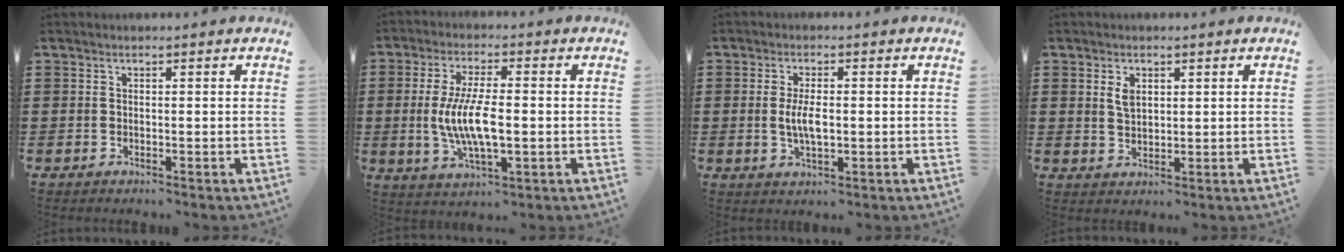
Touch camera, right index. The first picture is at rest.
{"total": 8.9, "force": [-0.7, 3.0, 8.4], "torque": [-0.182, -0.008, -0.020]}
{"total": 4.5, "force": [-0.2, 1.6, 4.2], "torque": [-0.092, -0.004, -0.010]}
{"total": 2.6, "force": [1.2, 1.5, 1.8], "torque": [-0.041, 0.003, 0.021]}